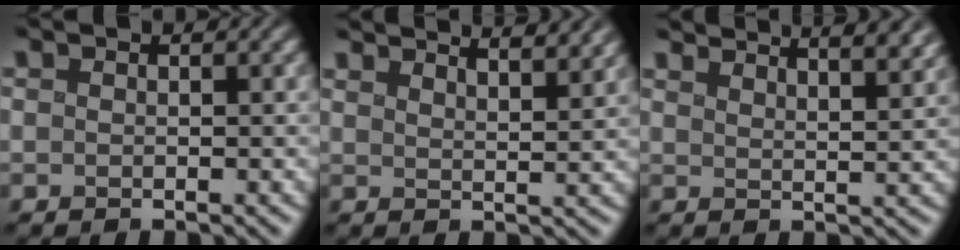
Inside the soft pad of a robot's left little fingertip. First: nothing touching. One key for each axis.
{"total": 7.8, "fx": 6.7, "fy": 1.9, "fz": 3.5, "tx": -0.019, "ty": 0.025, "tz": 0.054}
{"total": 9.0, "fx": 7.6, "fy": 2.2, "fz": 4.3, "tx": -0.030, "ty": 0.028, "tz": 0.066}